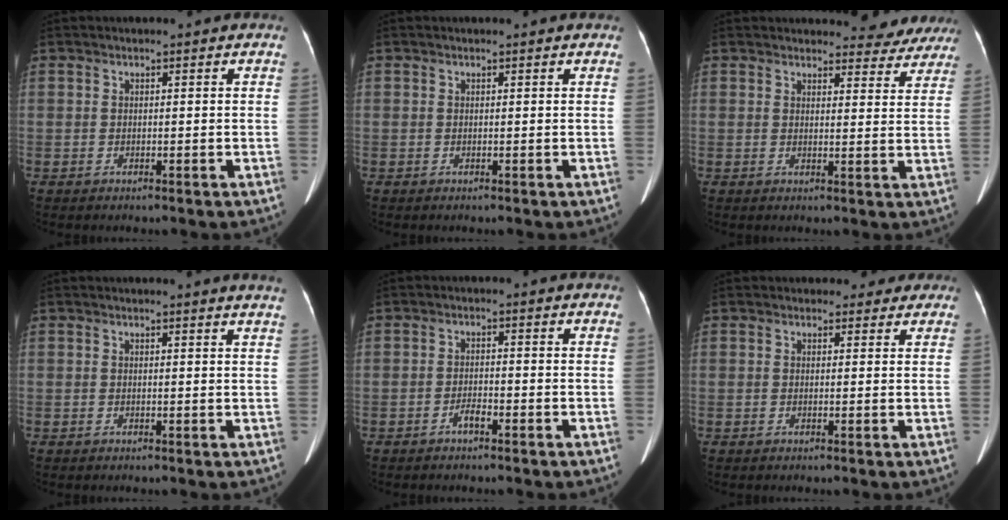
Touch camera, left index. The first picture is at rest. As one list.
[{"total": 0.0}, {"total": 8.9, "force": [8.4, 2.7, 0.7], "torque": [0.024, -0.017, 0.074]}, {"total": 3.7, "force": [3.4, -0.5, 1.1], "torque": [-0.013, -0.010, 0.020]}, {"total": 1.8, "force": [-1.4, 0.3, 1.1], "torque": [-0.021, -0.001, -0.022]}, {"total": 3.4, "force": [2.8, 1.9, 0.2], "torque": [0.011, 0.000, 0.022]}]